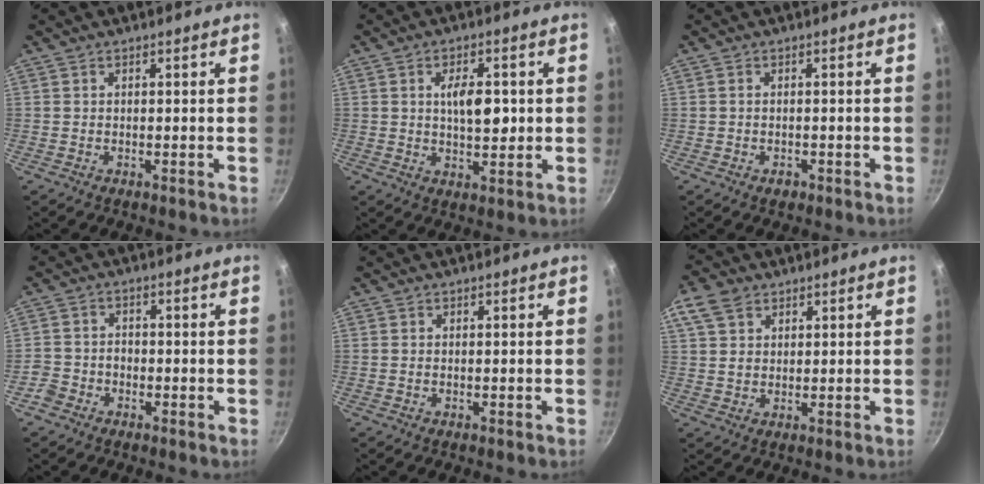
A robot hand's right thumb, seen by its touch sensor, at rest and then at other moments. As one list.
[{"total": 7.4, "force": [0.8, 3.7, 6.3], "torque": [-0.083, -0.003, 0.011]}, {"total": 1.4, "force": [-0.7, 0.9, 0.8], "torque": [-0.013, 0.005, -0.008]}, {"total": 3.8, "force": [-2.4, 2.7, 1.1], "torque": [-0.011, 0.033, -0.048]}, {"total": 0.0}, {"total": 6.8, "force": [3.5, 4.7, 3.5], "torque": [-0.057, -0.001, 0.062]}]